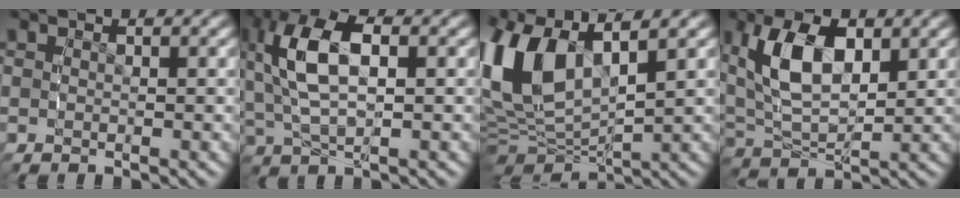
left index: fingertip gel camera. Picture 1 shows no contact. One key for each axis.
{"total": 6.9, "fx": 1.2, "fy": 3.8, "fz": 5.7, "tx": -0.139, "ty": 0.000, "tz": 0.027}
{"total": 11.4, "fx": 2.6, "fy": 7.4, "fz": 8.2, "tx": -0.191, "ty": -0.001, "tz": 0.044}
{"total": 7.2, "fx": 1.8, "fy": 4.5, "fz": 5.4, "tx": -0.132, "ty": -0.010, "tz": 0.037}